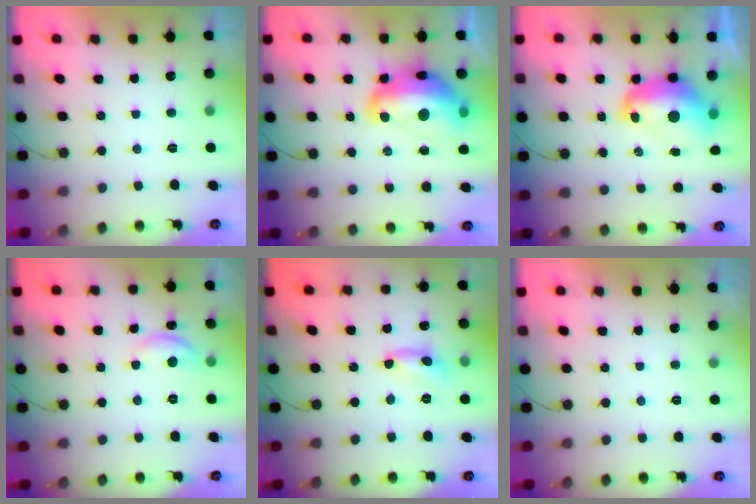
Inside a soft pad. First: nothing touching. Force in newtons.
{"total": 18.9, "press": 18.8, "slide": 1.6}
{"total": 11.8, "press": 11.7, "slide": 1.1}
{"total": 6.9, "press": 6.8, "slide": 0.4}
{"total": 3.6, "press": 3.6, "slide": 0.2}
{"total": 0.0}